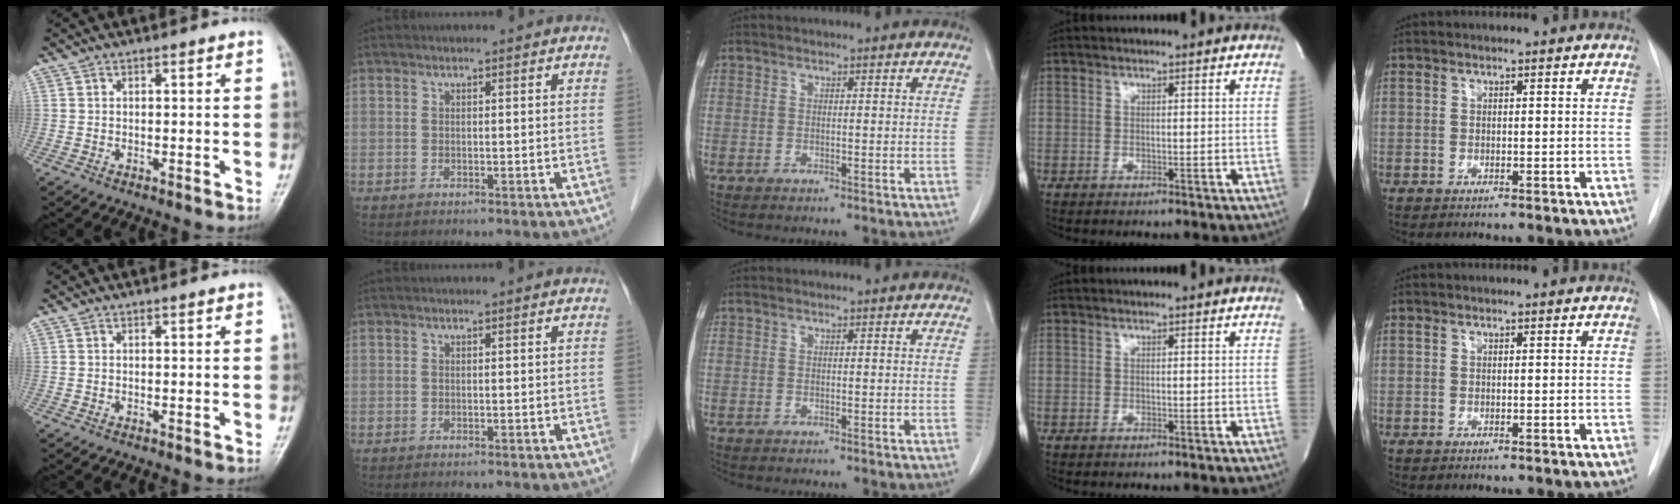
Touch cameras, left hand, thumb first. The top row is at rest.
{}